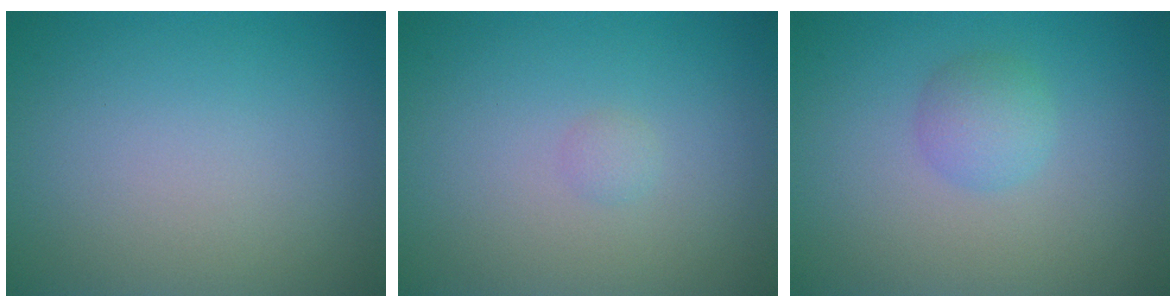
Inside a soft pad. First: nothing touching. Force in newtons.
{"total": 0.6, "press": 0.6, "slide": 0.0}
{"total": 2.1, "press": 2.1, "slide": 0.0}